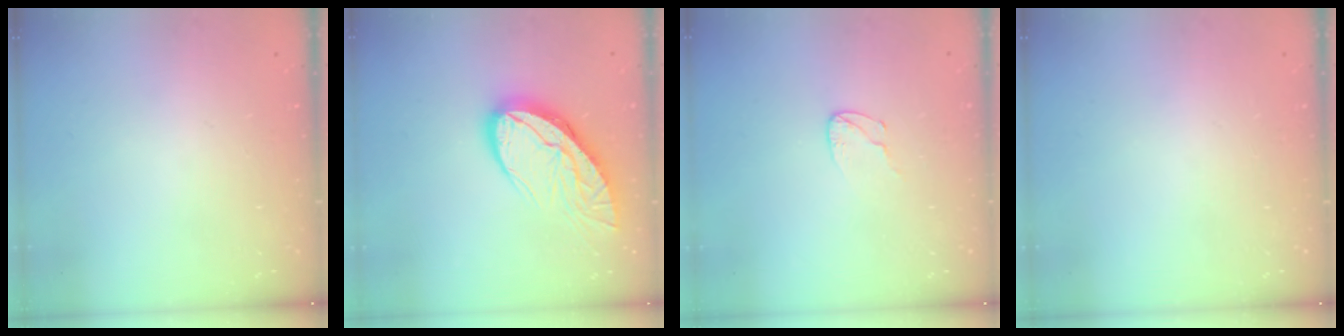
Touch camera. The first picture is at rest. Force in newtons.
{"total": 13.0, "press": 12.9, "slide": 1.1}
{"total": 5.4, "press": 5.4, "slide": 0.3}
{"total": 0.0}